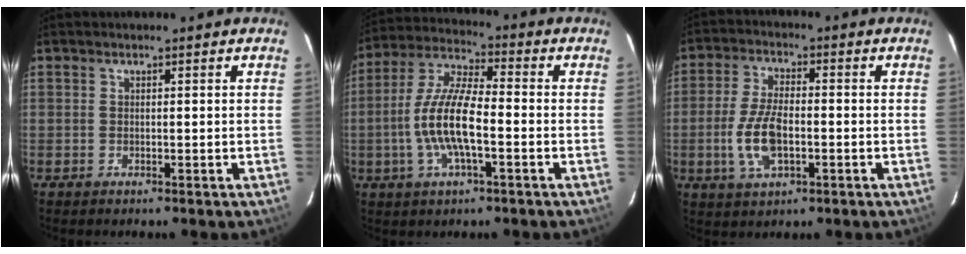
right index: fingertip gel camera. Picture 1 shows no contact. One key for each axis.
{"total": 12.0, "fx": -2.9, "fy": 3.4, "fz": 11.1, "tx": -0.232, "ty": 0.004, "tz": -0.060}
{"total": 9.1, "fx": -2.2, "fy": 4.2, "fz": 7.8, "tx": -0.166, "ty": 0.000, "tz": -0.040}